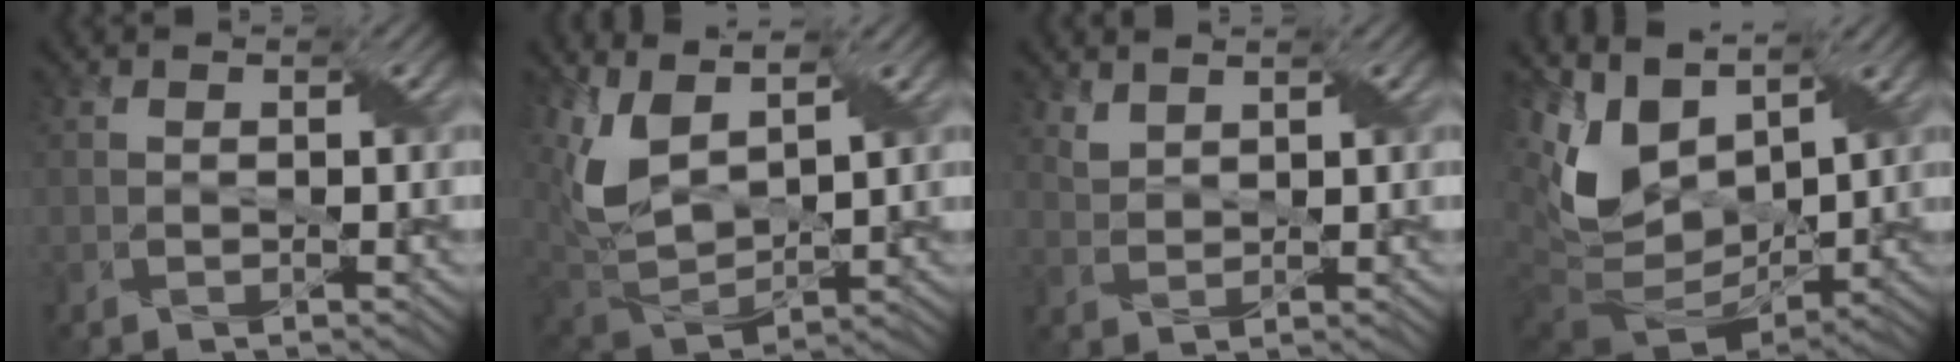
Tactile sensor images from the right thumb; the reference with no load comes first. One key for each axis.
{"total": 9.7, "fx": 4.3, "fy": 4.8, "fz": 7.3, "tx": -0.195, "ty": 0.004, "tz": 0.089}
{"total": 1.9, "fx": 1.6, "fy": 0.7, "fz": 0.7, "tx": -0.024, "ty": 0.001, "tz": 0.039}
{"total": 13.8, "fx": 4.1, "fy": 8.8, "fz": 9.8, "tx": -0.239, "ty": -0.006, "tz": 0.094}